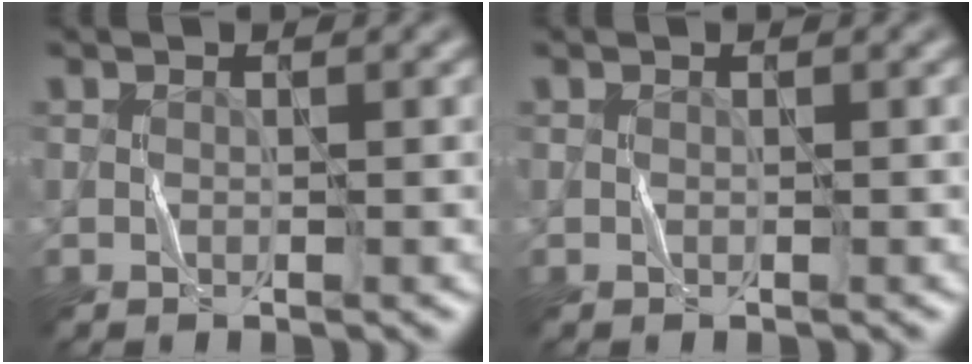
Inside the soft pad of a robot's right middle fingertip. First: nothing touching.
{"total": 0.0}